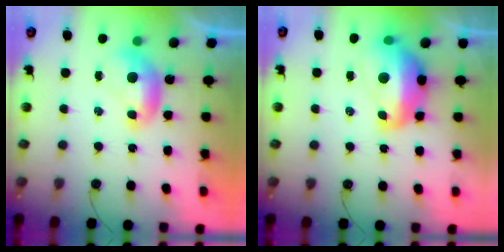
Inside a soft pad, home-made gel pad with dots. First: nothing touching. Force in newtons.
{"total": 7.7, "press": 7.7, "slide": 0.9}